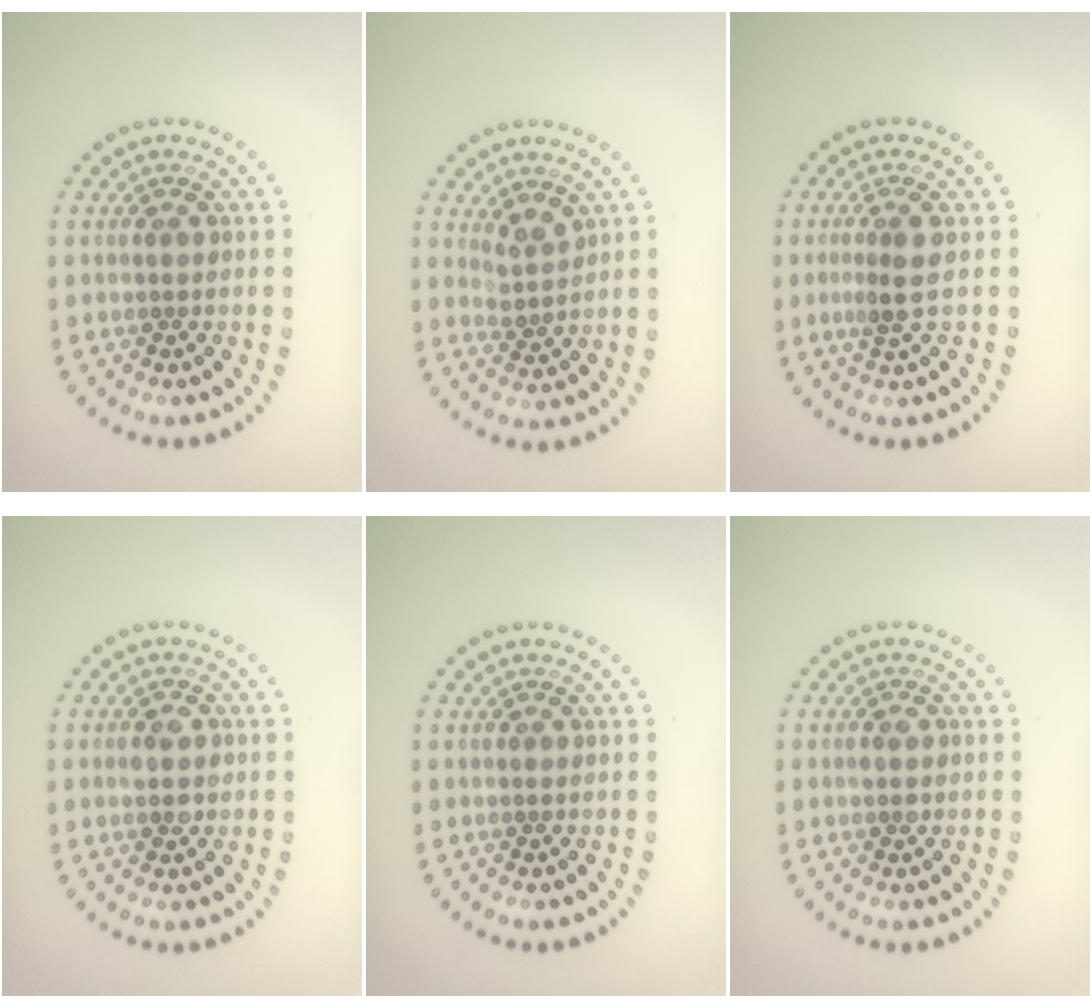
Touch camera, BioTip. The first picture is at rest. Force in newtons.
{"total": 1.9, "press": 1.4, "slide": 1.3}
{"total": 2.2, "press": 1.8, "slide": 1.4}
{"total": 2.5, "press": 2.5, "slide": 0.1}
{"total": 0.0}
{"total": 1.1, "press": 1.1, "slide": 0.1}